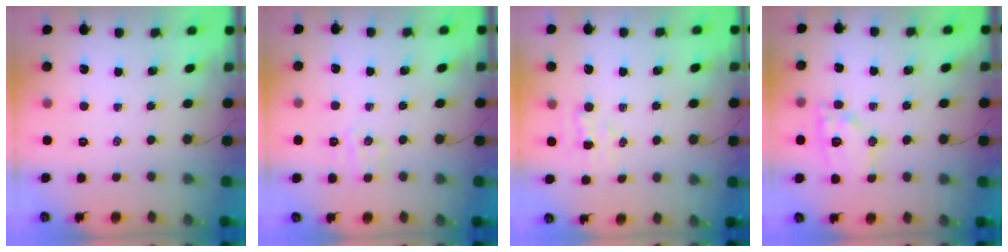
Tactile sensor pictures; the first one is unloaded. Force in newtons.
{"total": 4.8, "press": 4.7, "slide": 0.9}
{"total": 3.8, "press": 3.7, "slide": 1.0}
{"total": 11.3, "press": 11.3, "slide": 0.7}